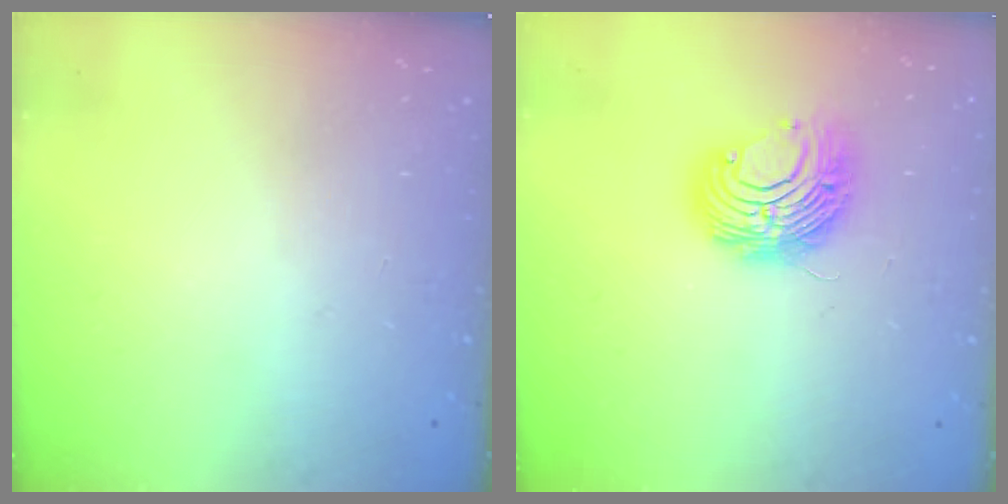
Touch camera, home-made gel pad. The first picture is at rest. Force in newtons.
{"total": 8.9, "press": 8.9, "slide": 0.1}